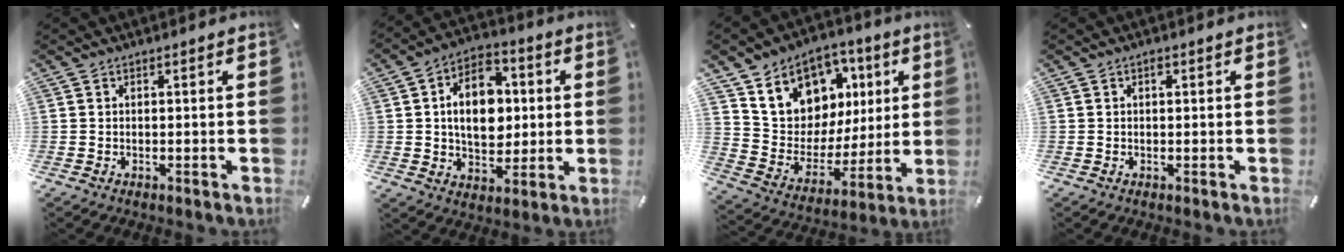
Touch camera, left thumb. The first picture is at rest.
{"total": 13.7, "force": [1.3, 9.8, 9.4], "torque": [-0.164, 0.010, 0.020]}
{"total": 13.1, "force": [6.4, 11.0, 3.0], "torque": [-0.053, -0.057, 0.125]}
{"total": 0.8, "force": [0.2, 0.5, 0.6], "torque": [-0.004, -0.001, 0.002]}